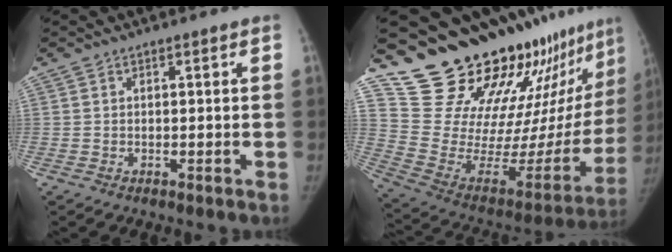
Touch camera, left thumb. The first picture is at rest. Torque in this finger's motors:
{"motor_torque": [0.81, 0.73, 0.51, -2.26, -0.01]}